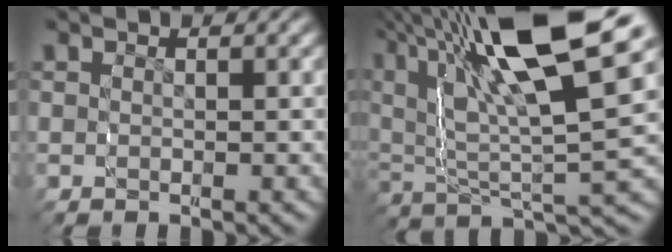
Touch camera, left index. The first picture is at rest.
{"total": 13.9, "force": [5.3, 6.4, 11.2], "torque": [-0.182, 0.018, 0.080]}